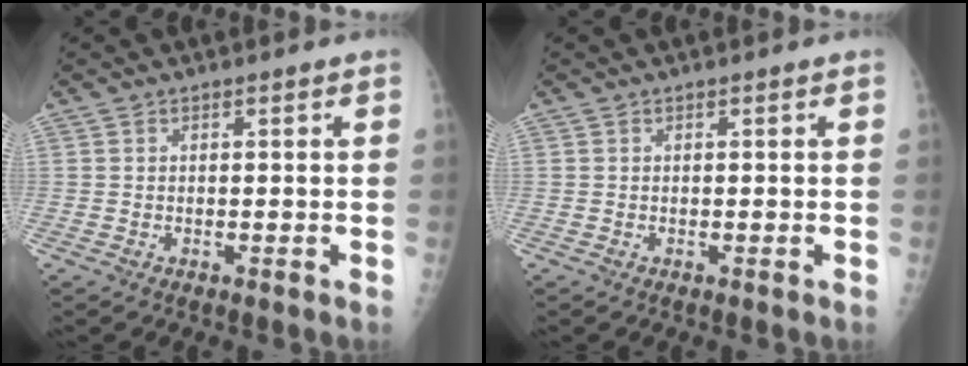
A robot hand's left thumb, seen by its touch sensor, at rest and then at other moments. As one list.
[{"total": 0.0}]